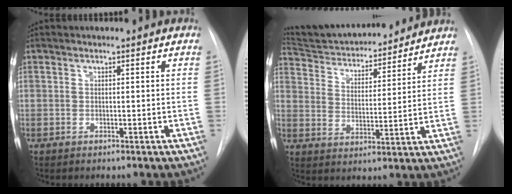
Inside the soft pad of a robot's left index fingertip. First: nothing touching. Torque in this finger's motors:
{"motor_torque": [-0.59, -1.43, 0.21, 0.03]}